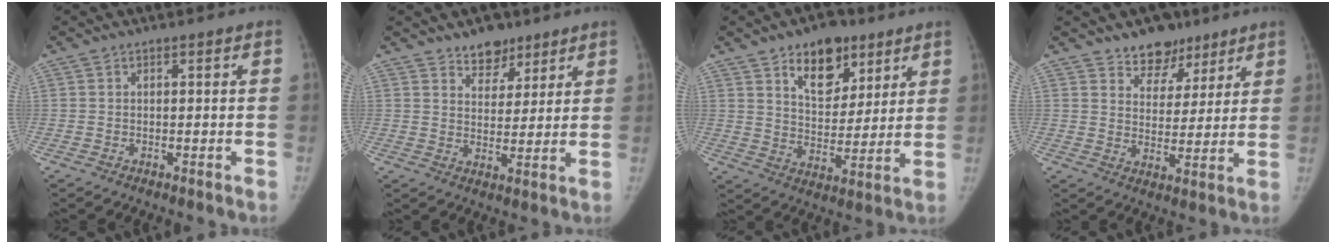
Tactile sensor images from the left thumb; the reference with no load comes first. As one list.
[{"total": 6.4, "force": [4.8, 3.8, 2.0], "torque": [0.002, -0.032, 0.079]}, {"total": 13.0, "force": [7.6, 7.6, 7.2], "torque": [-0.070, -0.043, 0.124]}, {"total": 8.2, "force": [6.0, 5.1, 1.9], "torque": [0.012, -0.038, 0.100]}]